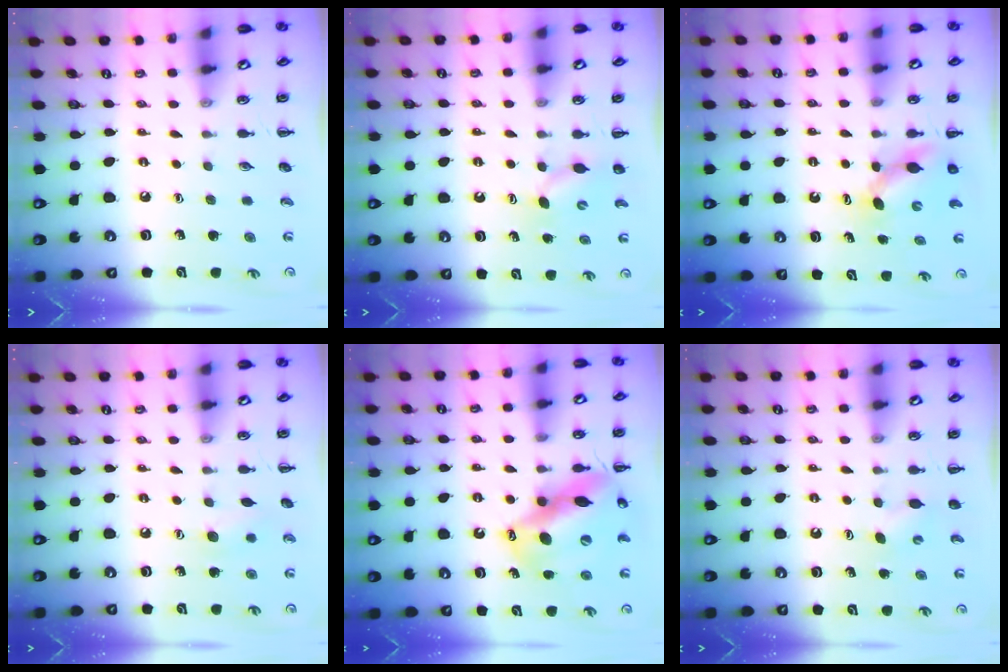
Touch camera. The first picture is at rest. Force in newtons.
{"total": 4.6, "press": 4.5, "slide": 0.4}
{"total": 5.4, "press": 5.3, "slide": 1.0}
{"total": 6.5, "press": 6.4, "slide": 1.2}
{"total": 16.1, "press": 15.4, "slide": 4.7}
{"total": 2.9, "press": 2.9, "slide": 0.6}